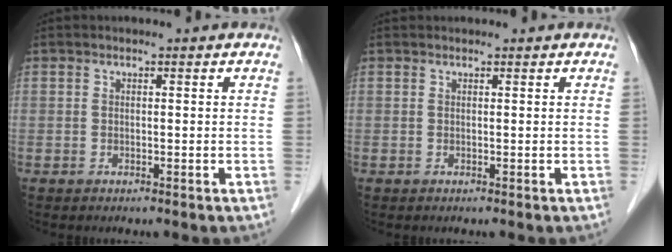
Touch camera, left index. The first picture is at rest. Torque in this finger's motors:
{"motor_torque": [-0.34, -0.36, 0.01, 0.00]}